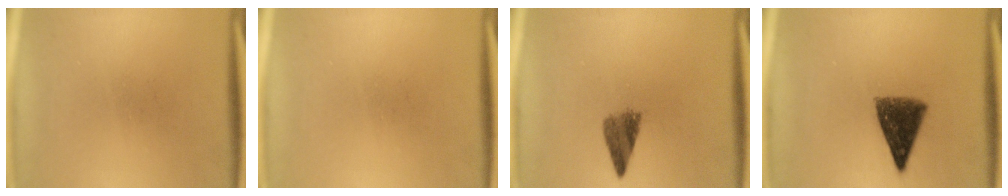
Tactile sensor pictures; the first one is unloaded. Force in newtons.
{"total": 0.0}
{"total": 3.9}
{"total": 8.4}